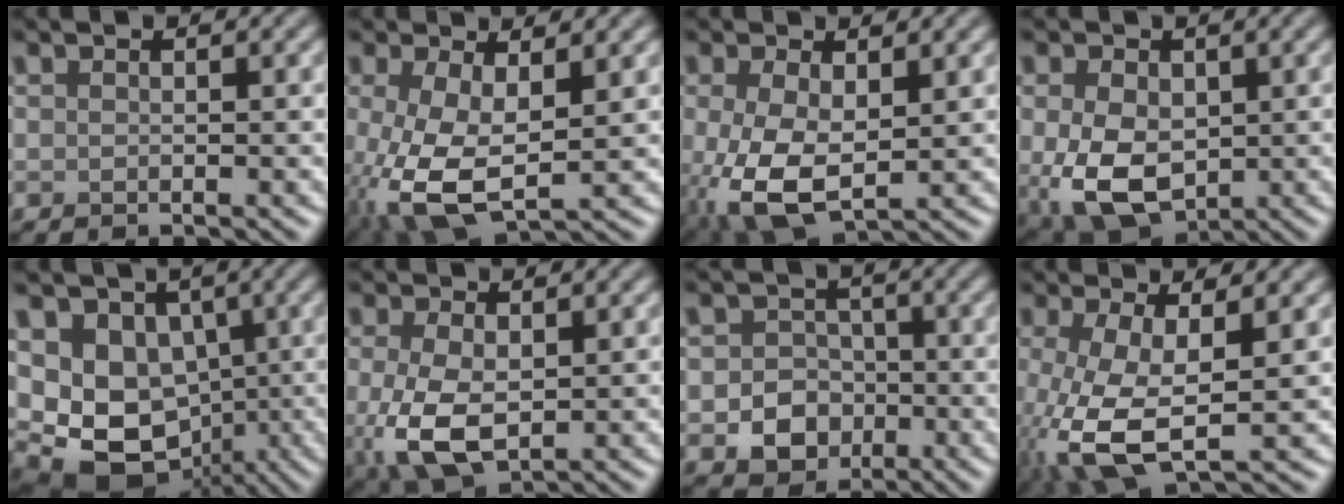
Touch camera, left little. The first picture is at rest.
{"total": 7.5, "force": [-1.1, 3.6, 6.5], "torque": [-0.161, -0.016, -0.016]}
{"total": 6.9, "force": [-0.9, 3.8, 5.7], "torque": [-0.143, -0.018, -0.011]}
{"total": 7.5, "force": [-0.9, 5.0, 5.6], "torque": [-0.128, -0.019, -0.007]}
{"total": 11.2, "force": [-0.8, 9.0, 6.6], "torque": [-0.097, -0.004, -0.028]}
{"total": 6.3, "force": [-0.7, 3.5, 5.2], "torque": [-0.125, -0.014, -0.006]}
{"total": 5.1, "force": [-1.7, 4.3, 2.1], "torque": [-0.008, -0.003, -0.045]}
{"total": 8.0, "force": [-1.3, 3.3, 7.2], "torque": [-0.173, -0.015, -0.024]}